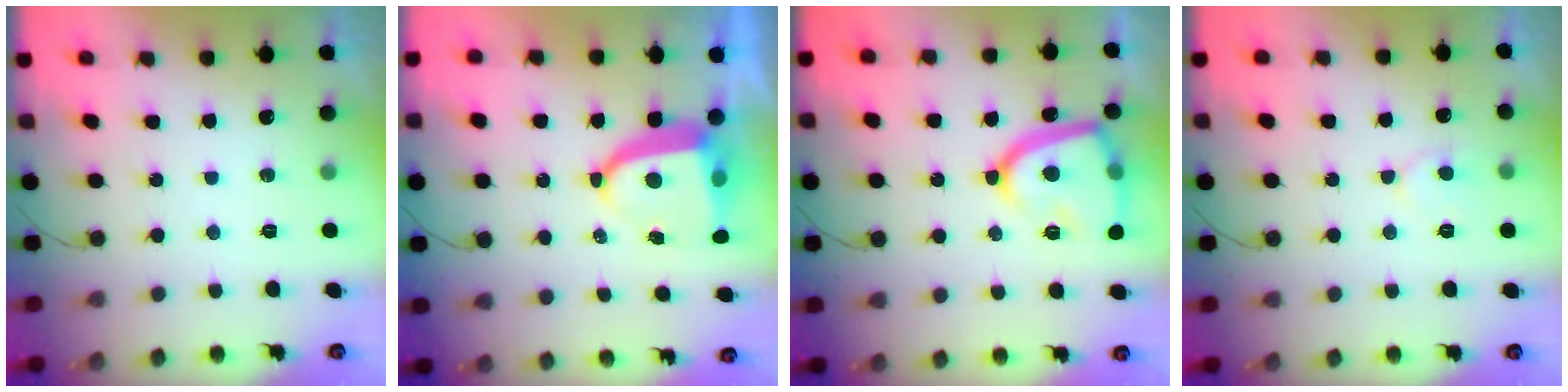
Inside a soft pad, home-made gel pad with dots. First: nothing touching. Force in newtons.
{"total": 8.4, "press": 8.3, "slide": 1.1}
{"total": 17.7, "press": 17.6, "slide": 1.6}
{"total": 5.4, "press": 5.4, "slide": 0.3}